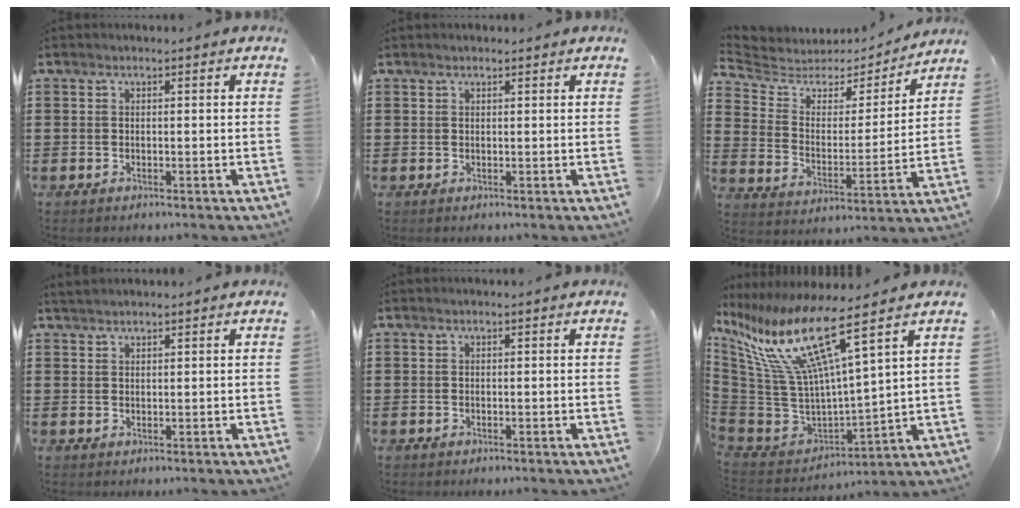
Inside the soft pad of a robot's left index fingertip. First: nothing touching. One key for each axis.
{"total": 0.7, "fx": 0.6, "fy": 0.2, "fz": 0.2, "tx": -0.005, "ty": 0.001, "tz": 0.012}
{"total": 4.6, "fx": 3.9, "fy": 2.3, "fz": 0.9, "tx": -0.051, "ty": -0.027, "tz": 0.060}
{"total": 1.4, "fx": 1.4, "fy": 0.2, "fz": 0.3, "tx": -0.009, "ty": 0.001, "tz": 0.027}
{"total": 0.0}
{"total": 14.2, "fx": 7.2, "fy": 3.2, "fz": 11.9, "tx": -0.269, "ty": -0.049, "tz": 0.110}